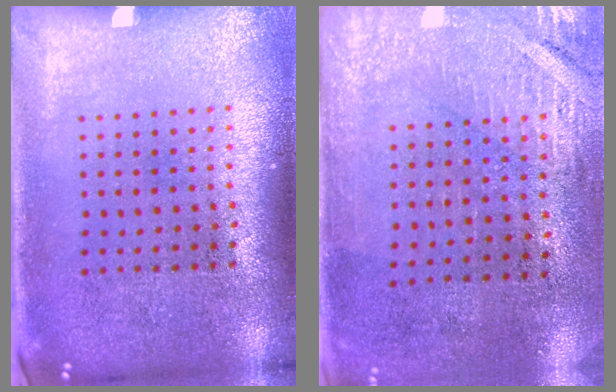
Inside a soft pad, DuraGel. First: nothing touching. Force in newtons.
{"total": 2.9, "press": 2.5, "slide": 1.4}